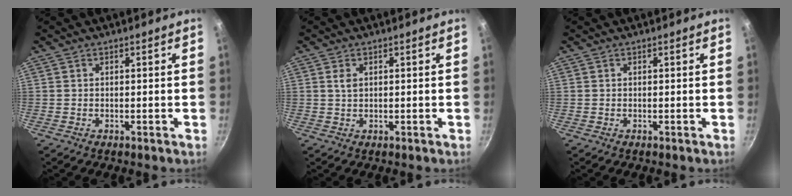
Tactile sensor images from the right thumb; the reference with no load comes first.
{"total": 1.8, "force": [0.6, 1.1, 1.3], "torque": [-0.022, -0.002, 0.012]}
{"total": 0.0}